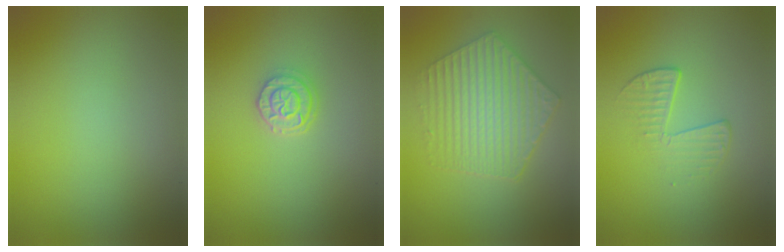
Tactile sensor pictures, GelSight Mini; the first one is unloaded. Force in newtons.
{"total": 2.3, "press": 2.0, "slide": 1.1}
{"total": 5.6, "press": 4.6, "slide": 3.1}
{"total": 2.1, "press": 1.0, "slide": 1.8}